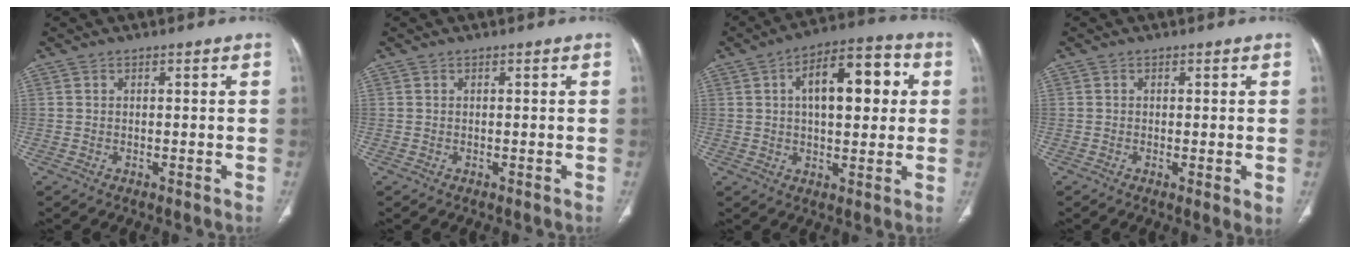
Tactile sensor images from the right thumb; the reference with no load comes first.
{"total": 0.0}
{"total": 15.0, "force": [3.3, 7.2, 12.7], "torque": [-0.160, 0.020, 0.047]}
{"total": 2.5, "force": [-0.2, 0.6, 2.5], "torque": [-0.045, -0.012, -0.006]}